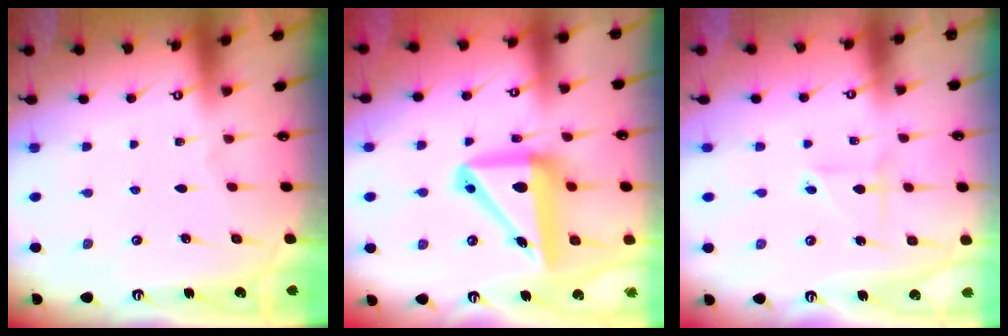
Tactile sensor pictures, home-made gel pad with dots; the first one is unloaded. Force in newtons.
{"total": 14.5, "press": 14.2, "slide": 2.9}
{"total": 2.1, "press": 2.1, "slide": 0.6}